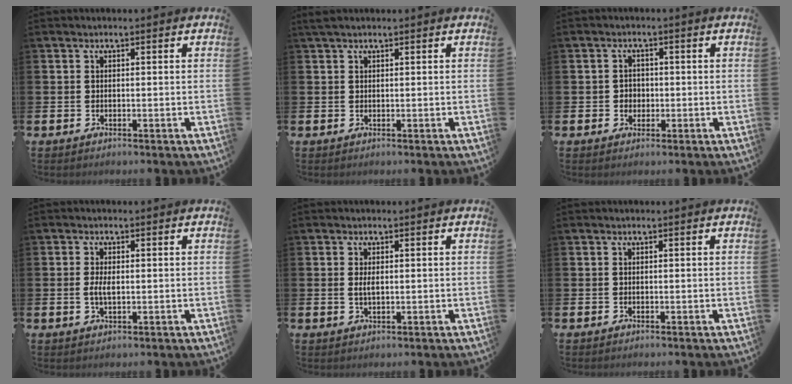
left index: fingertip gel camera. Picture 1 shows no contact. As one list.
[{"total": 1.3, "force": [1.0, 0.2, 0.7], "torque": [-0.017, 0.005, 0.019]}, {"total": 1.9, "force": [0.0, 1.8, 0.5], "torque": [-0.001, 0.004, -0.007]}, {"total": 2.3, "force": [0.0, 1.0, 2.1], "torque": [-0.034, 0.001, -0.003]}, {"total": 1.6, "force": [0.2, 0.7, 1.4], "torque": [-0.024, 0.003, 0.001]}, {"total": 0.0}]